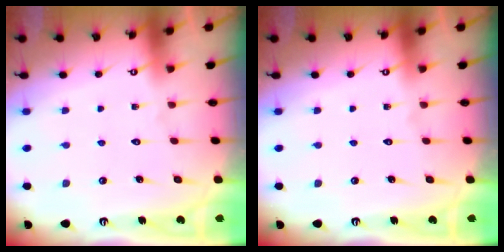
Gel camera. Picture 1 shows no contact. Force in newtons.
{"total": 0.0}